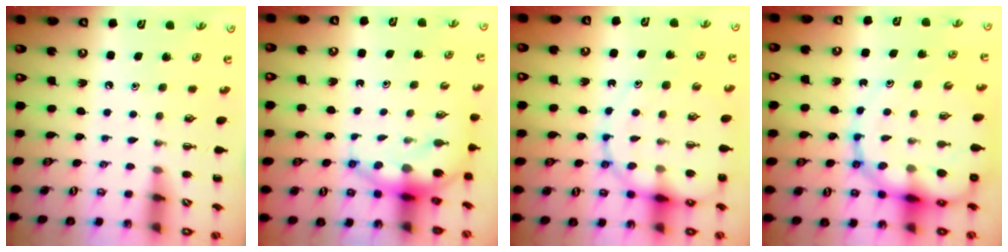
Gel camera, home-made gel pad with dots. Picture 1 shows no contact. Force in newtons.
{"total": 7.1, "press": 6.9, "slide": 1.6}
{"total": 14.0, "press": 13.6, "slide": 3.5}
{"total": 18.0, "press": 17.5, "slide": 4.3}